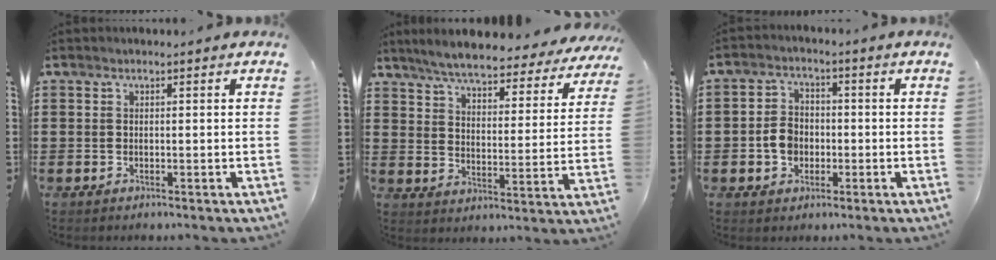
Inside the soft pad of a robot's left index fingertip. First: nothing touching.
{"total": 6.1, "force": [5.7, 0.4, 2.1], "torque": [-0.067, -0.035, 0.096]}
{"total": 4.5, "force": [-1.1, 3.5, 2.6], "torque": [-0.070, 0.003, -0.027]}